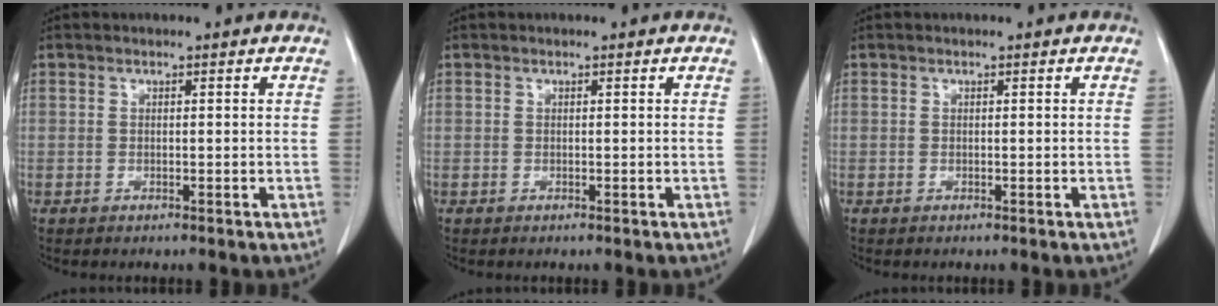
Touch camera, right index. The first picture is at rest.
{"total": 0.0}
{"total": 0.0}